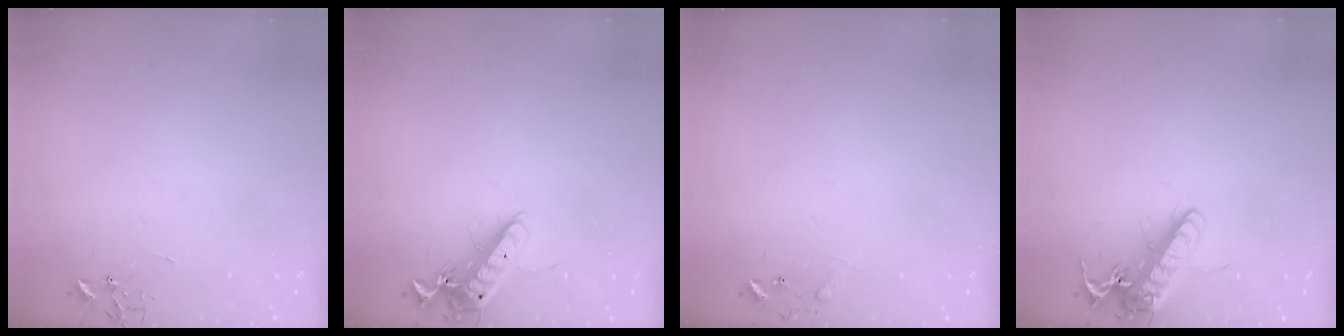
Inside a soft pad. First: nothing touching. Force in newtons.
{"total": 13.0, "press": 12.9, "slide": 1.9}
{"total": 8.0, "press": 8.0, "slide": 0.4}
{"total": 16.5, "press": 16.3, "slide": 2.7}